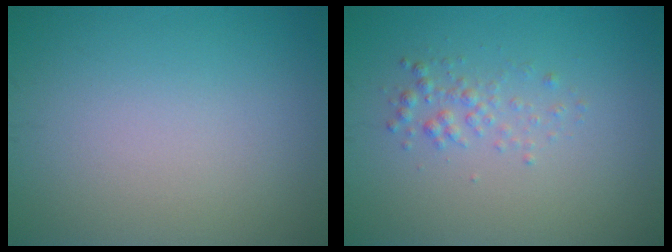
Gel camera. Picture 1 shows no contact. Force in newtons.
{"total": 1.5, "press": 1.5, "slide": 0.1}